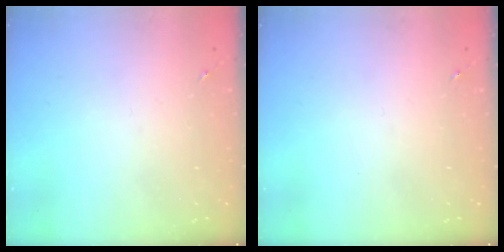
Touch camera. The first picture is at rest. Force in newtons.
{"total": 0.0}